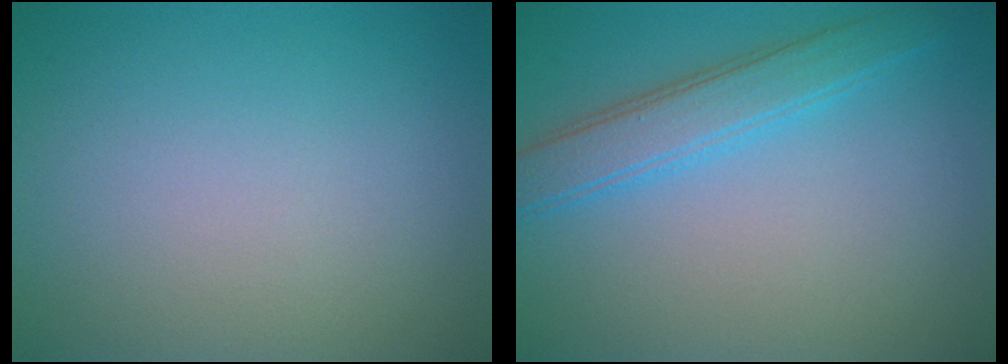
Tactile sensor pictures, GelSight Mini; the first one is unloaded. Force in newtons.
{"total": 3.6, "press": 3.6, "slide": 0.1}